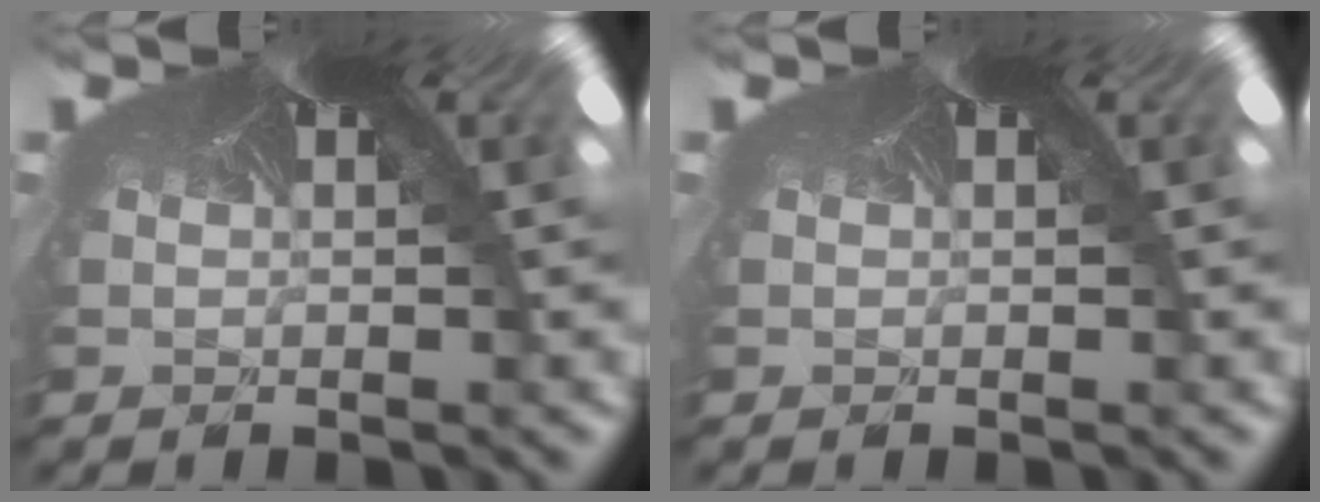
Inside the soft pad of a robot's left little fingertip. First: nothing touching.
{"total": 0.0}